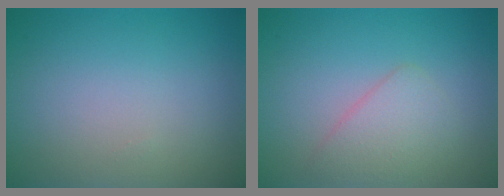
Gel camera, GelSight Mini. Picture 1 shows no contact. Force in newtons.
{"total": 2.4, "press": 2.4, "slide": 0.2}